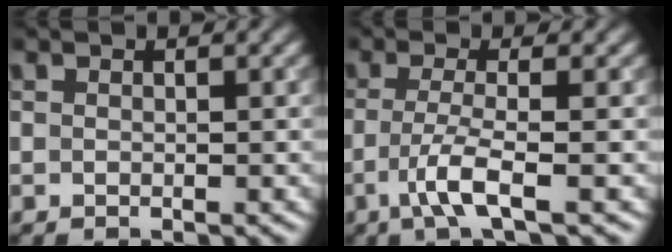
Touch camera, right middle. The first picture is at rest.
{"total": 3.6, "force": [-1.3, 0.7, 3.3], "torque": [-0.065, -0.003, -0.034]}